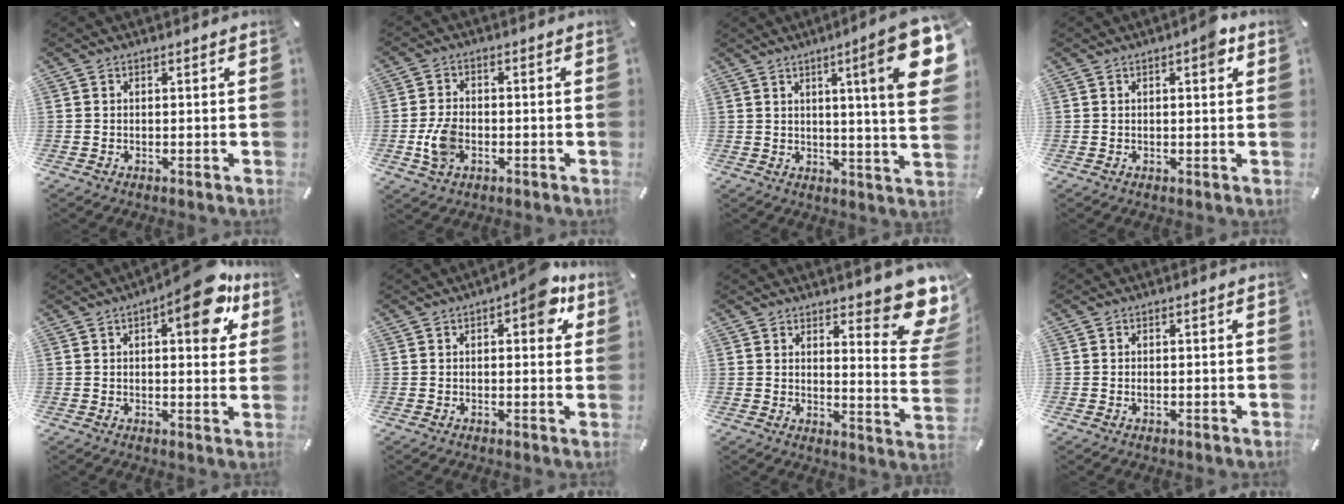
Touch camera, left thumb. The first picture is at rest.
{"total": 6.6, "force": [-1.7, 4.5, 4.5], "torque": [-0.105, 0.003, -0.034]}
{"total": 18.6, "force": [6.7, 2.0, 17.2], "torque": [-0.261, -0.029, 0.085]}
{"total": 4.2, "force": [1.6, 1.4, 3.6], "torque": [-0.044, -0.002, 0.018]}
{"total": 13.4, "force": [6.7, 5.1, 10.3], "torque": [-0.126, -0.031, 0.104]}
{"total": 8.5, "force": [3.4, 4.1, 6.7], "torque": [-0.070, -0.012, 0.048]}
{"total": 12.2, "force": [8.7, 3.9, 7.6], "torque": [-0.085, -0.076, 0.150]}
{"total": 0.5, "force": [0.0, 0.3, 0.4], "torque": [-0.008, -0.001, 0.000]}